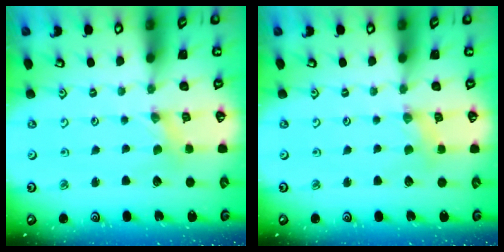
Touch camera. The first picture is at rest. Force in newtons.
{"total": 2.8, "press": 2.7, "slide": 0.4}